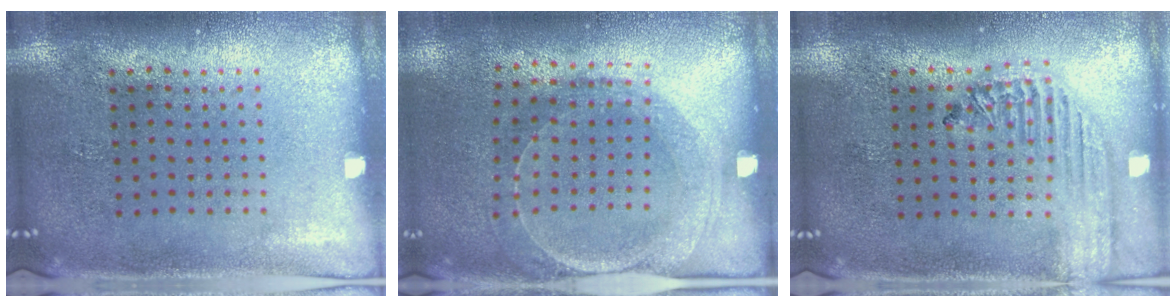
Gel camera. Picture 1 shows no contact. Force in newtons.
{"total": 1.6, "press": 1.5, "slide": 0.4}
{"total": 1.8, "press": 1.6, "slide": 0.7}